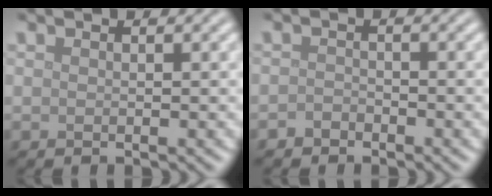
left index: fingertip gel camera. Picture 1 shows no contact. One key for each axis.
{"total": 1.1, "fx": -0.9, "fy": 0.6, "fz": 0.2, "tx": -0.001, "ty": 0.003, "tz": -0.018}